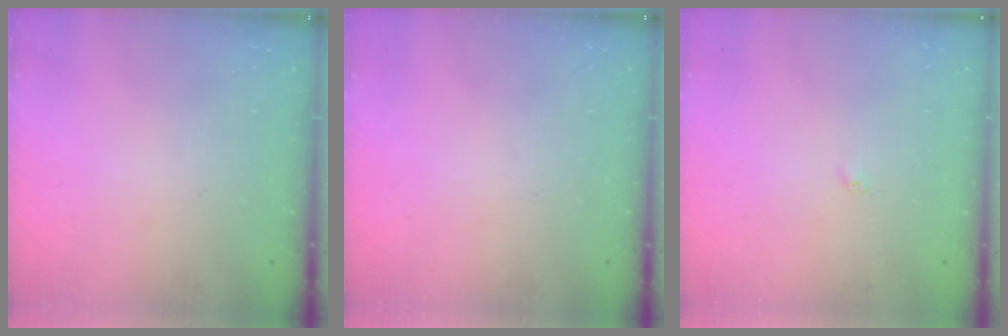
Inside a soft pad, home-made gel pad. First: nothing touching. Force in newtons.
{"total": 0.0}
{"total": 1.9, "press": 1.9, "slide": 0.3}